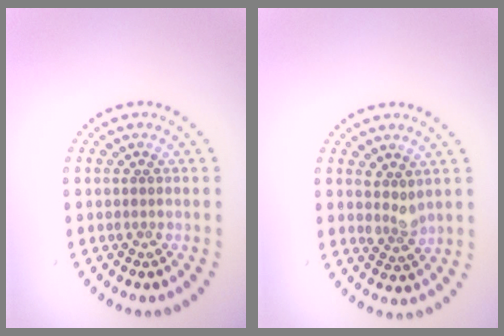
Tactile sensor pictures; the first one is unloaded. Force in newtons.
{"total": 1.9, "press": 1.5, "slide": 1.2}